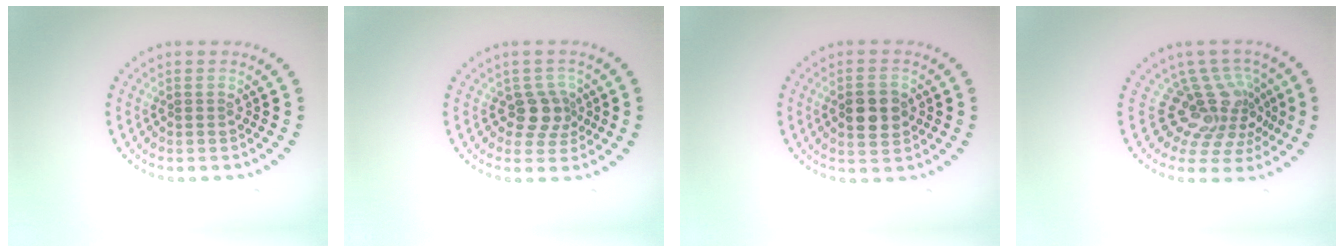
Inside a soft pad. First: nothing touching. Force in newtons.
{"total": 2.6, "press": 2.0, "slide": 1.6}
{"total": 3.6, "press": 3.6, "slide": 0.1}
{"total": 4.8, "press": 3.1, "slide": 3.7}